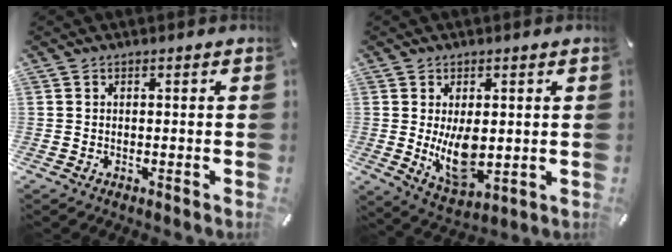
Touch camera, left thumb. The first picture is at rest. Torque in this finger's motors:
{"motor_torque": [1.06, 1.13, 0.75, -0.61, 0.33]}